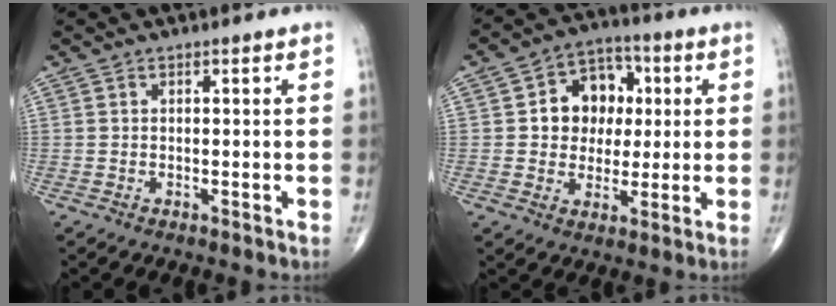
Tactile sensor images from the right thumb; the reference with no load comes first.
{"total": 10.6, "force": [1.9, 8.4, 6.1], "torque": [-0.041, 0.011, 0.025]}